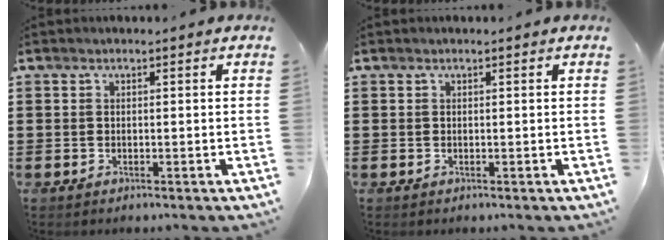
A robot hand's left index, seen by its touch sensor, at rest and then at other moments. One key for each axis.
{"total": 0.0}